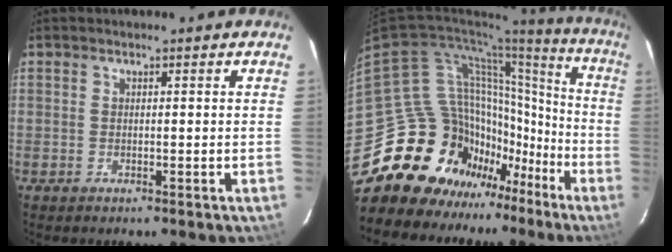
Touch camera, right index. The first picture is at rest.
{"total": 22.4, "force": [-15.1, 15.8, 4.6], "torque": [-0.082, 0.076, -0.237]}